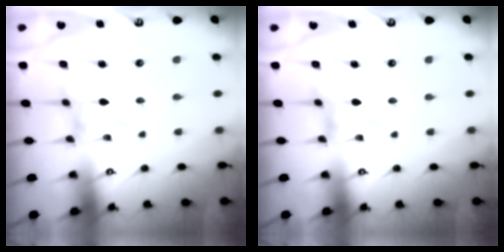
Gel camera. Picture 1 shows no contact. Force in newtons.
{"total": 2.3, "press": 2.3, "slide": 0.4}